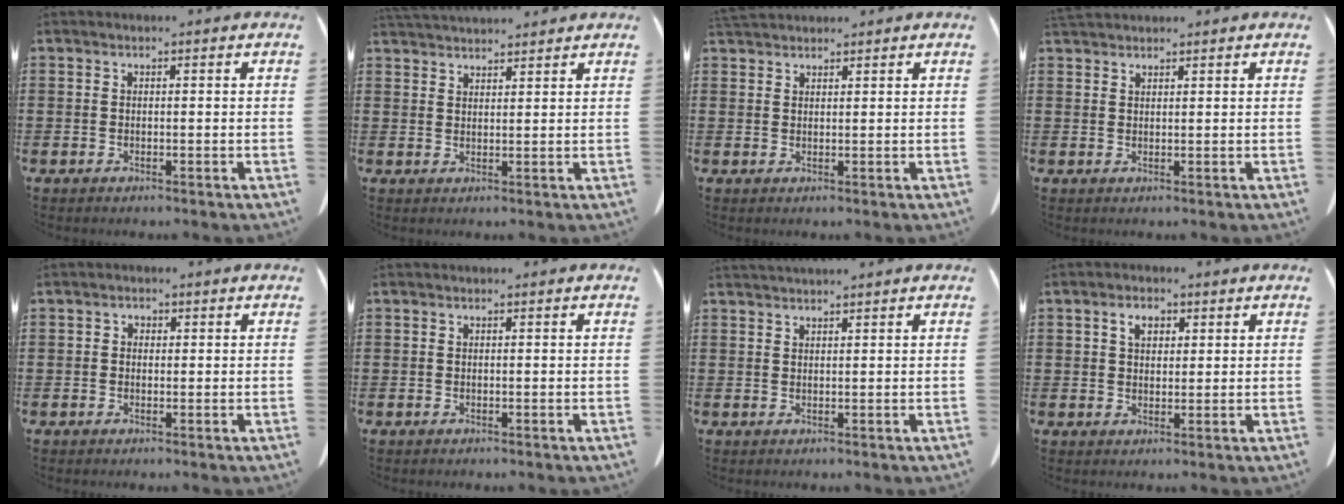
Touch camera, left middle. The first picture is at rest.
{"total": 3.1, "force": [3.1, 0.2, 0.4], "torque": [-0.016, -0.007, 0.060]}
{"total": 2.2, "force": [2.1, 0.5, 0.5], "torque": [-0.015, 0.004, 0.041]}
{"total": 1.7, "force": [1.6, 0.4, 0.3], "torque": [-0.009, 0.002, 0.032]}
{"total": 0.8, "force": [0.0, 0.7, 0.4], "torque": [-0.009, 0.005, -0.001]}
{"total": 0.0}
{"total": 1.3, "force": [1.3, -0.1, 0.2], "torque": [-0.007, -0.001, 0.025]}
{"total": 3.1, "force": [1.5, 1.9, 2.0], "torque": [-0.039, 0.007, 0.023]}